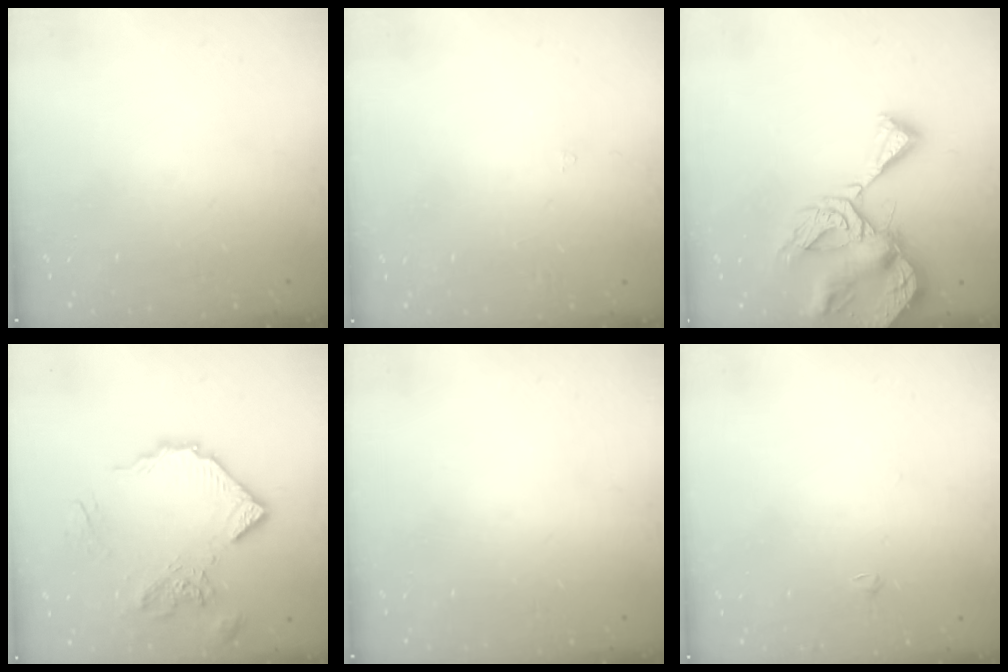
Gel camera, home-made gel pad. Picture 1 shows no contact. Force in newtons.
{"total": 1.6, "press": 1.5, "slide": 0.4}
{"total": 11.2, "press": 11.2, "slide": 1.3}
{"total": 13.4, "press": 13.3, "slide": 1.4}
{"total": 0.0}
{"total": 1.4, "press": 1.3, "slide": 0.4}